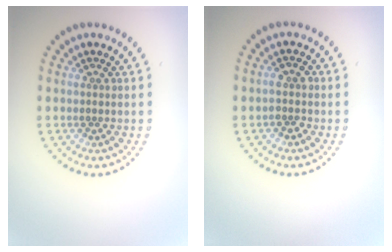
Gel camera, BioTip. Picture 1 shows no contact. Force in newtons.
{"total": 1.6, "press": 1.4, "slide": 0.6}